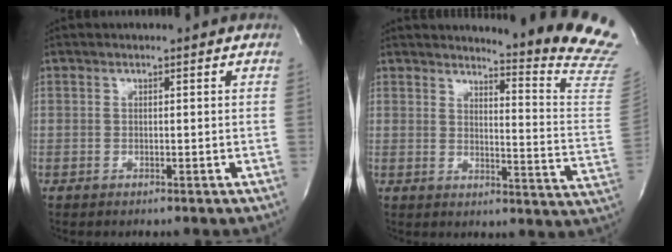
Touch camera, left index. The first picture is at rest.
{"total": 18.2, "force": [17.7, -1.5, 4.1], "torque": [-0.061, -0.178, 0.185]}